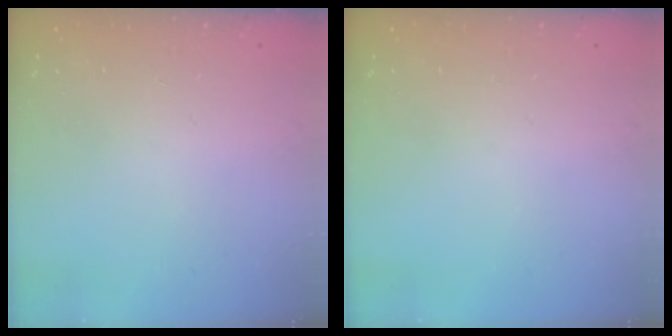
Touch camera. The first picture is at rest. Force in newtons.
{"total": 0.0}